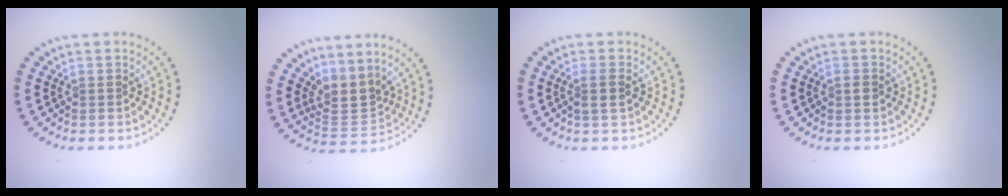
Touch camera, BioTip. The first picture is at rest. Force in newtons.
{"total": 3.1, "press": 2.2, "slide": 2.2}
{"total": 1.5, "press": 1.3, "slide": 0.6}
{"total": 0.9, "press": 0.9, "slide": 0.1}